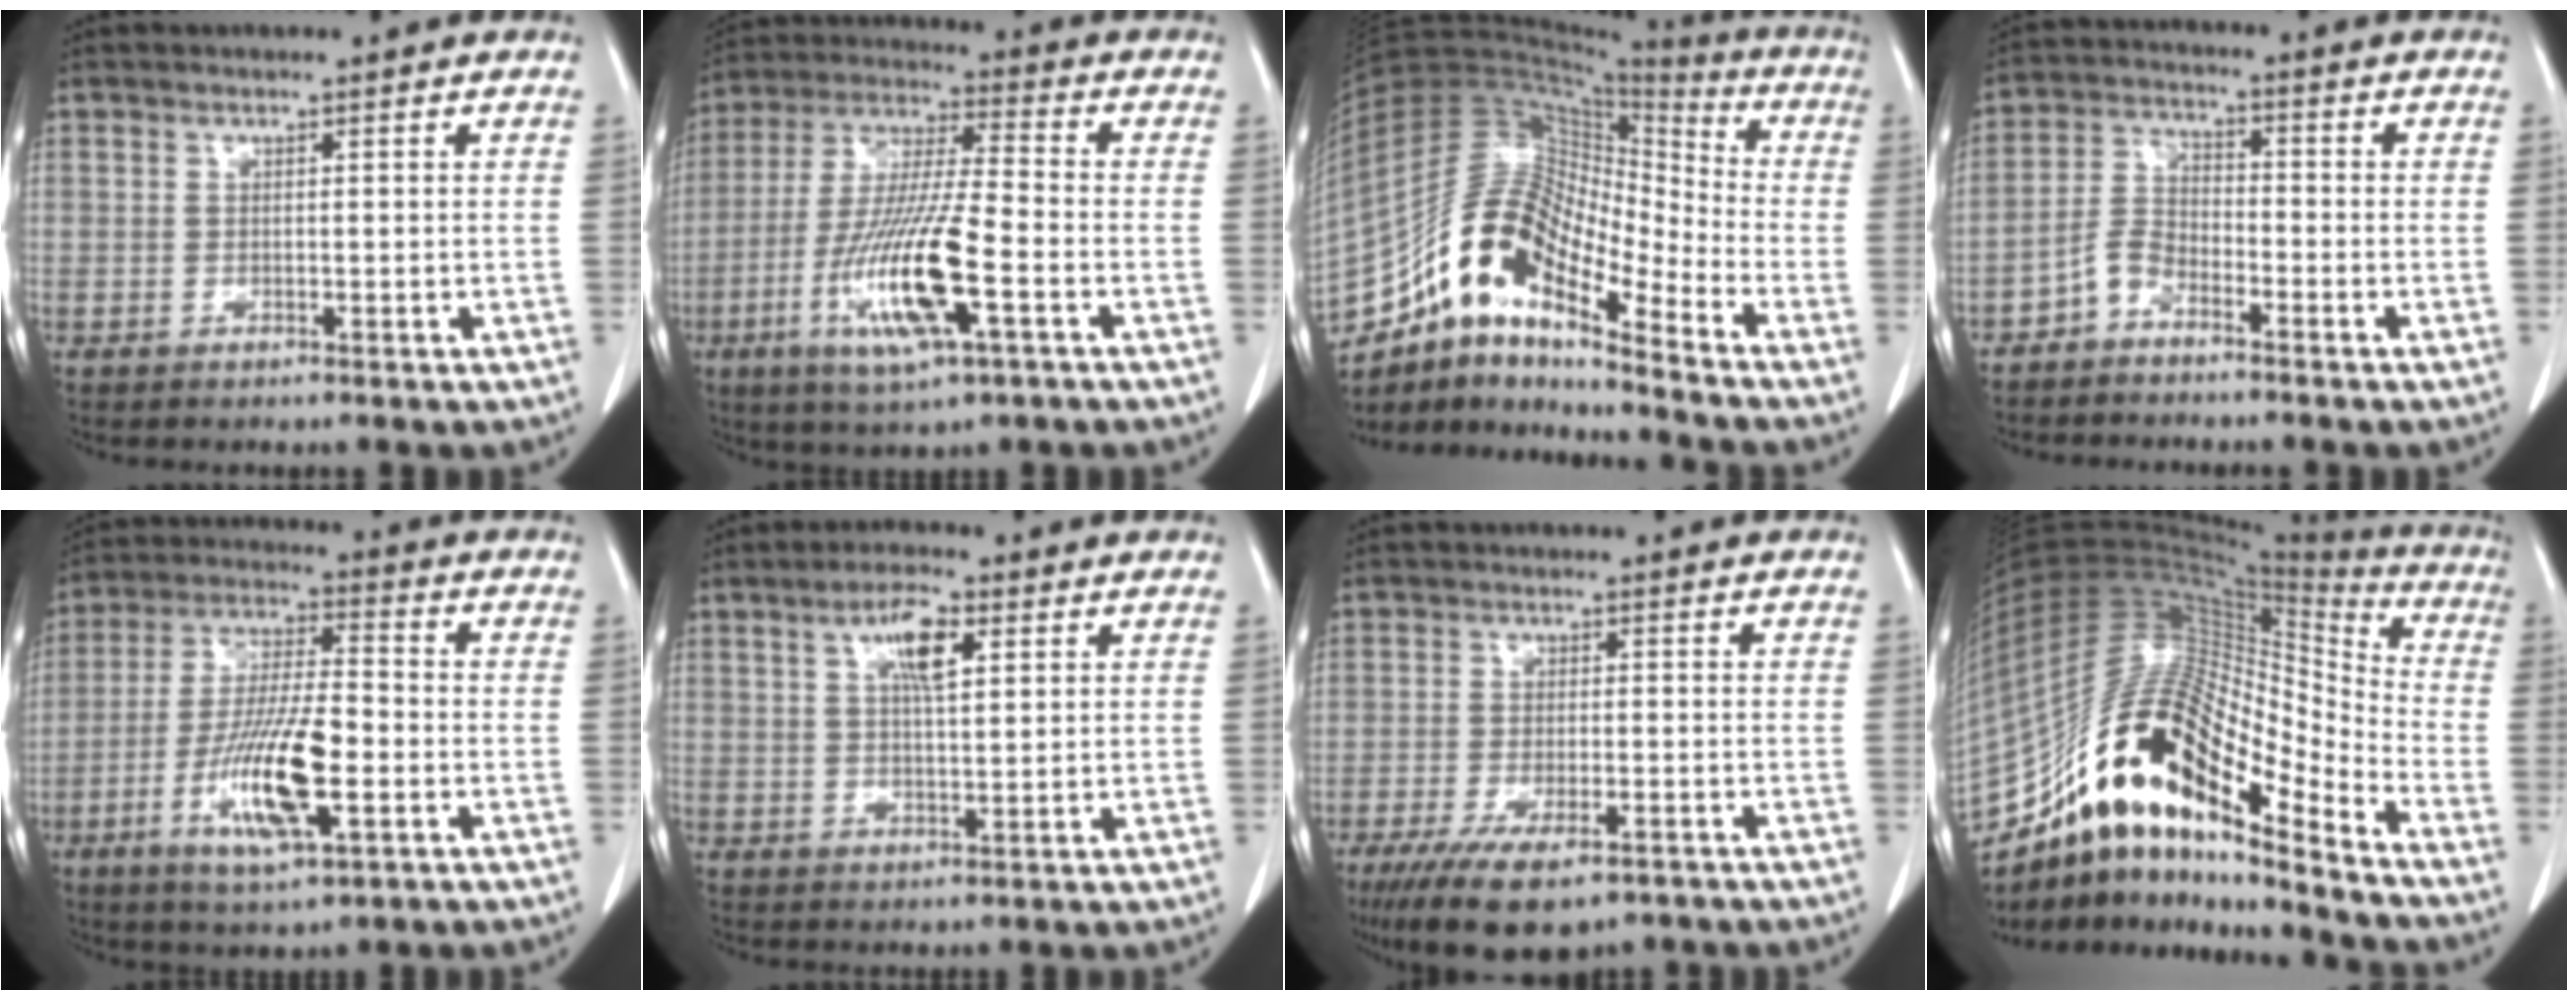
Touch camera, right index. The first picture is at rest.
{"total": 15.5, "force": [-5.4, 1.7, 14.4], "torque": [-0.294, -0.017, -0.098]}
{"total": 15.6, "force": [-10.5, 4.8, 10.6], "torque": [-0.190, 0.049, -0.185]}
{"total": 4.2, "force": [-3.2, 2.0, 1.8], "torque": [-0.037, 0.006, -0.069]}
{"total": 13.3, "force": [-4.4, 2.7, 12.3], "torque": [-0.241, -0.009, -0.077]}
{"total": 5.6, "force": [2.3, 1.4, 5.0], "torque": [-0.092, 0.005, 0.039]}
{"total": 11.0, "force": [-7.5, 3.7, 7.2], "torque": [-0.118, -0.016, -0.115]}
{"total": 23.5, "force": [-15.5, 6.3, 16.5], "torque": [-0.326, 0.027, -0.275]}